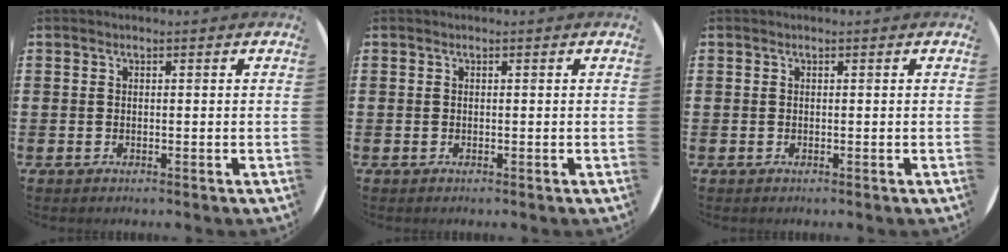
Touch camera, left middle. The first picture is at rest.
{"total": 0.0}
{"total": 0.0}